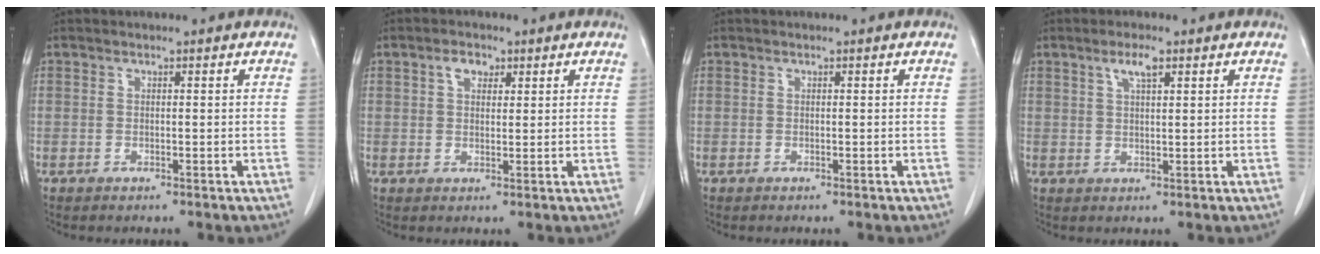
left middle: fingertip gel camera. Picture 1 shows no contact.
{"total": 2.8, "force": [1.5, 1.6, 1.7], "torque": [-0.034, 0.008, 0.028]}
{"total": 0.0}
{"total": 3.1, "force": [1.8, 0.5, 2.5], "torque": [-0.050, 0.003, 0.035]}